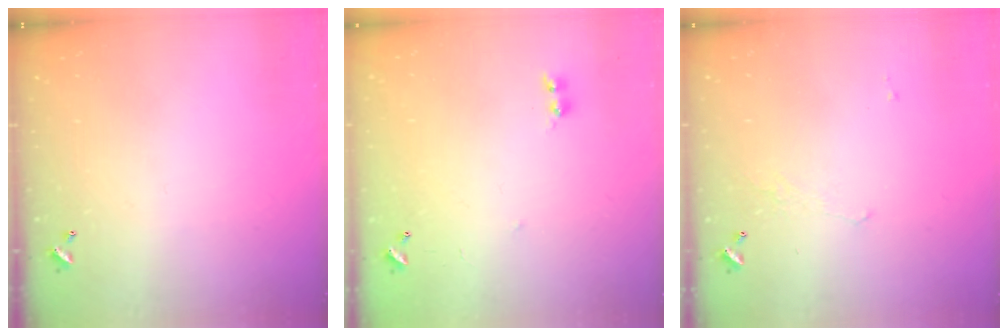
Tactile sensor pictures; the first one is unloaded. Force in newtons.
{"total": 6.4, "press": 6.3, "slide": 0.6}
{"total": 1.1, "press": 0.8, "slide": 0.7}